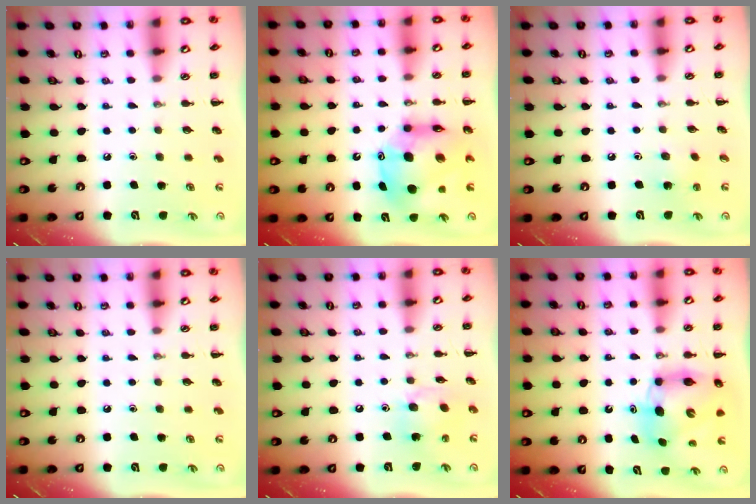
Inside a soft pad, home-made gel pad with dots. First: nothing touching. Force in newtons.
{"total": 11.7, "press": 11.1, "slide": 3.5}
{"total": 4.4, "press": 4.2, "slide": 1.4}
{"total": 0.0}
{"total": 8.6, "press": 8.6, "slide": 0.8}
{"total": 8.7, "press": 8.3, "slide": 2.5}